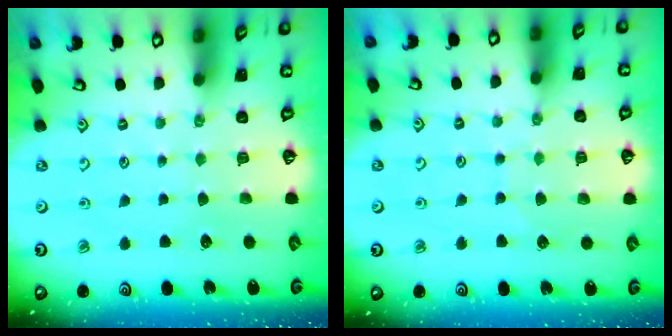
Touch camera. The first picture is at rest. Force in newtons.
{"total": 5.6, "press": 5.6, "slide": 0.3}